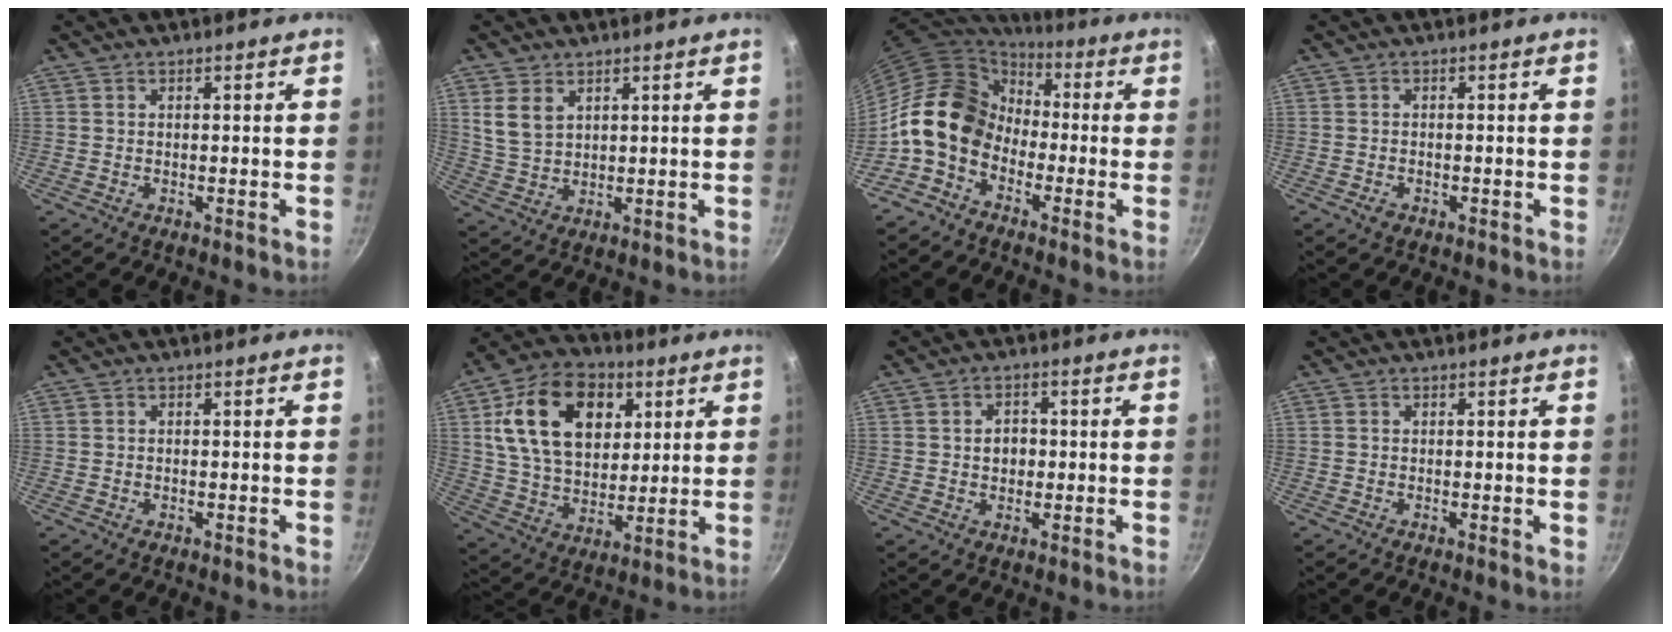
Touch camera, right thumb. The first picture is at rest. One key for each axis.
{"total": 5.8, "fx": 2.7, "fy": 3.9, "fz": 3.5, "tx": -0.060, "ty": -0.013, "tz": 0.060}
{"total": 14.0, "fx": -3.2, "fy": 10.7, "fz": 8.4, "tx": -0.110, "ty": 0.045, "tz": -0.087}
{"total": 1.5, "fx": -0.8, "fy": 0.9, "fz": 0.8, "tx": -0.018, "ty": 0.003, "tz": -0.013}
{"total": 0.0}
{"total": 20.7, "fx": 6.6, "fy": 14.1, "fz": 13.6, "tx": -0.211, "ty": -0.007, "tz": 0.111}
{"total": 3.9, "fx": 0.1, "fy": 3.1, "fz": 2.3, "tx": -0.015, "ty": 0.007, "tz": 0.000}
{"total": 0.5, "fx": 0.0, "fy": 0.2, "fz": 0.5, "tx": -0.008, "ty": -0.002, "tz": -0.002}